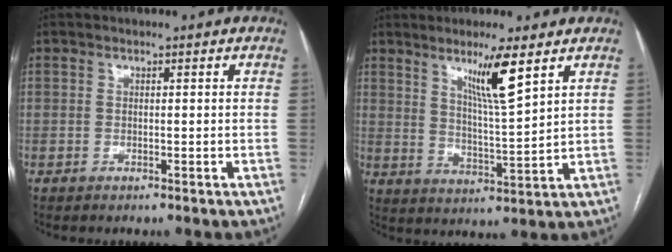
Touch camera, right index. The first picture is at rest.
{"total": 8.4, "force": [5.0, -0.2, 6.8], "torque": [-0.122, -0.017, 0.089]}